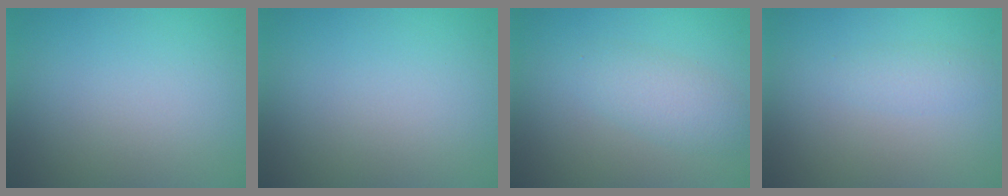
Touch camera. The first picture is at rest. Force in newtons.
{"total": 0.0}
{"total": 2.5, "press": 2.5, "slide": 0.2}
{"total": 1.1, "press": 1.1, "slide": 0.0}